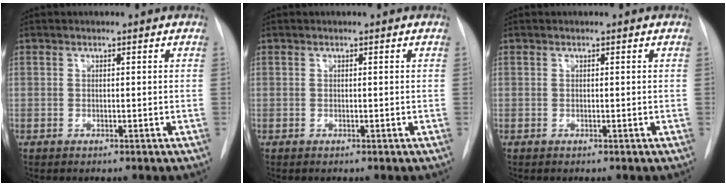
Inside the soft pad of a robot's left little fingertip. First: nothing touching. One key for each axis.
{"total": 0.0}
{"total": 0.0}